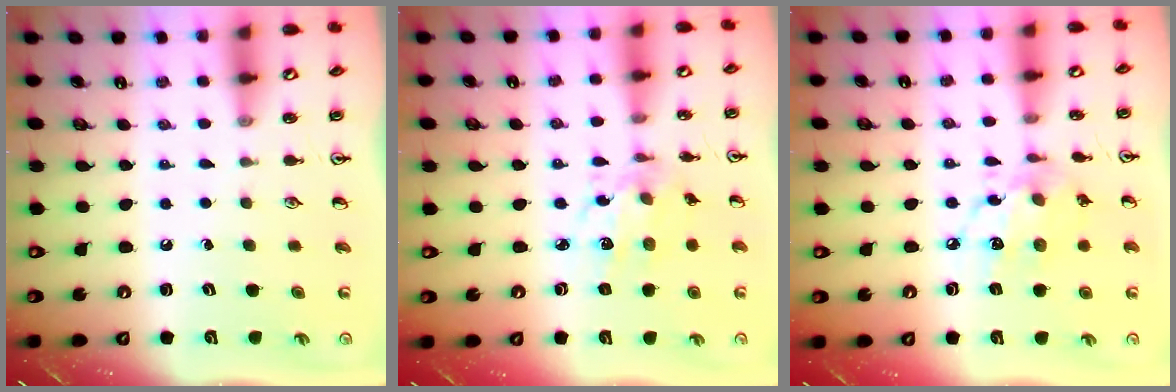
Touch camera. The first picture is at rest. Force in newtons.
{"total": 7.8, "press": 7.7, "slide": 0.7}
{"total": 12.1, "press": 12.0, "slide": 0.7}